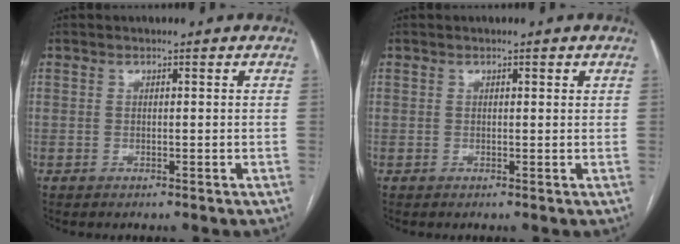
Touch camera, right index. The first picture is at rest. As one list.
[{"total": 0.7, "force": [0.5, 0.3, 0.4], "torque": [-0.005, 0.002, 0.004]}]